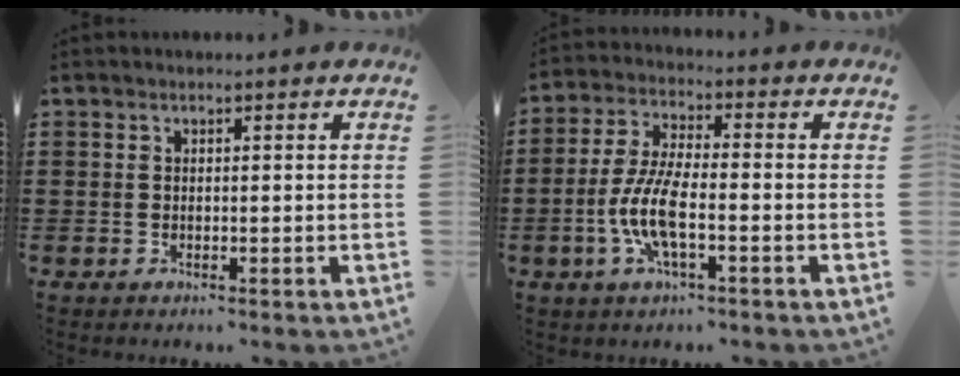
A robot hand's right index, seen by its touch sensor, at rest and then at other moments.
{"total": 8.0, "force": [-2.4, 2.4, 7.2], "torque": [-0.169, -0.016, -0.049]}